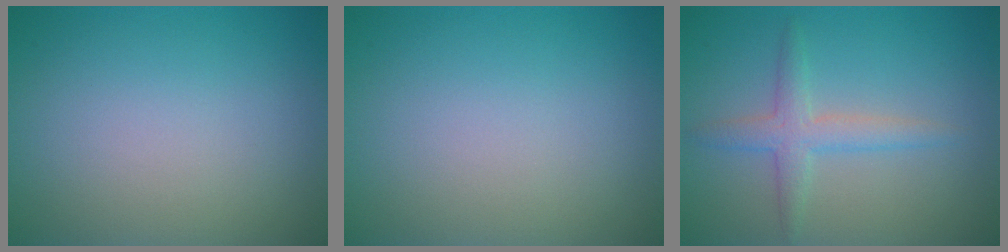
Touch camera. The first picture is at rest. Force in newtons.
{"total": 0.0}
{"total": 2.6, "press": 2.6, "slide": 0.1}